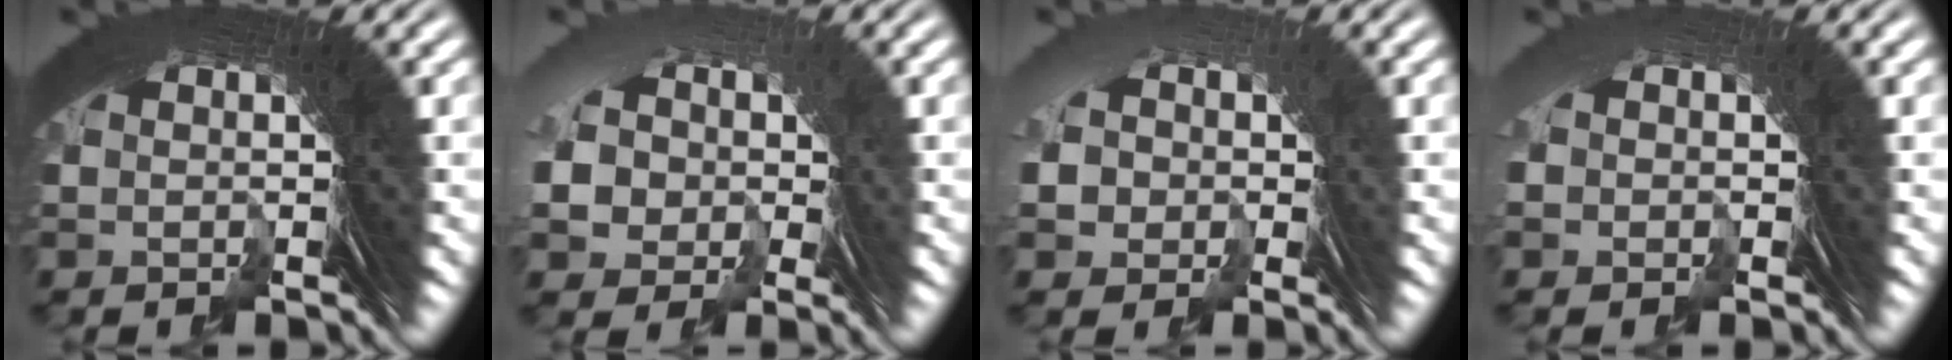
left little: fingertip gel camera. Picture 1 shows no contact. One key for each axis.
{"total": 5.6, "fx": -1.0, "fy": 5.1, "fz": 2.0, "tx": -0.081, "ty": -0.023, "tz": -0.009}
{"total": 2.7, "fx": -0.6, "fy": 2.6, "fz": 0.4, "tx": -0.029, "ty": 0.003, "tz": -0.016}
{"total": 1.2, "fx": -0.9, "fy": -0.2, "fz": -0.8, "tx": 0.016, "ty": 0.009, "tz": -0.017}